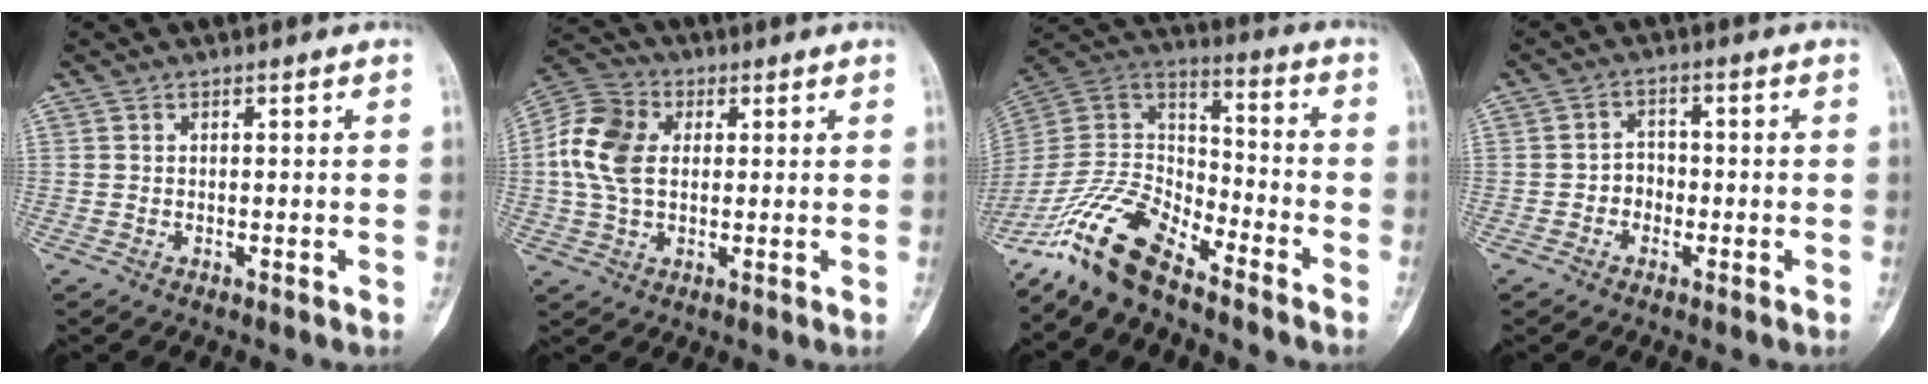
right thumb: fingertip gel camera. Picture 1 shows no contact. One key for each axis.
{"total": 11.5, "fx": 1.3, "fy": 8.0, "fz": 8.1, "tx": -0.164, "ty": 0.021, "tz": 0.018}
{"total": 15.7, "fx": -12.3, "fy": 5.4, "fz": 8.1, "tx": -0.149, "ty": 0.079, "tz": -0.242}
{"total": 3.4, "fx": -1.2, "fy": 2.9, "fz": 1.3, "tx": 0.000, "ty": 0.015, "tz": -0.029}